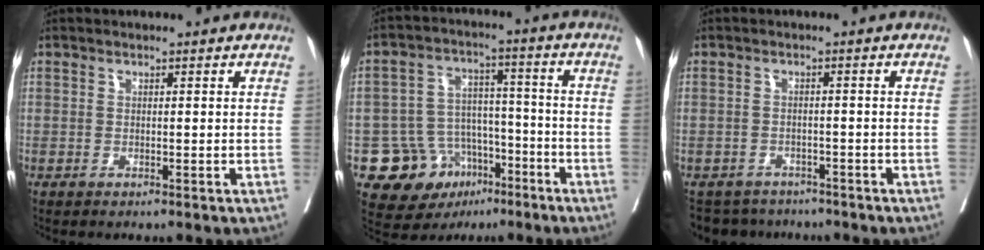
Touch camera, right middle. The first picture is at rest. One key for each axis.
{"total": 11.4, "fx": -6.1, "fy": 8.8, "fz": 4.0, "tx": -0.057, "ty": 0.039, "tz": -0.088}
{"total": 6.7, "fx": -6.1, "fy": 2.8, "fz": 0.1, "tx": 0.003, "ty": 0.002, "tz": -0.090}